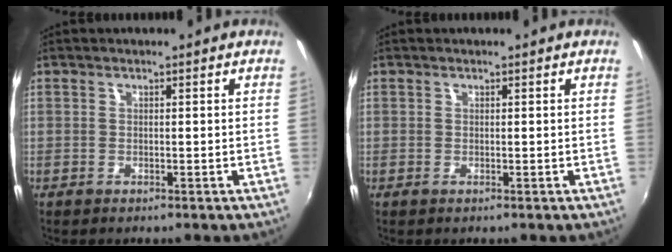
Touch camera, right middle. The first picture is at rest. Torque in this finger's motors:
{"motor_torque": [0.00, 0.00, 0.00, 0.00]}